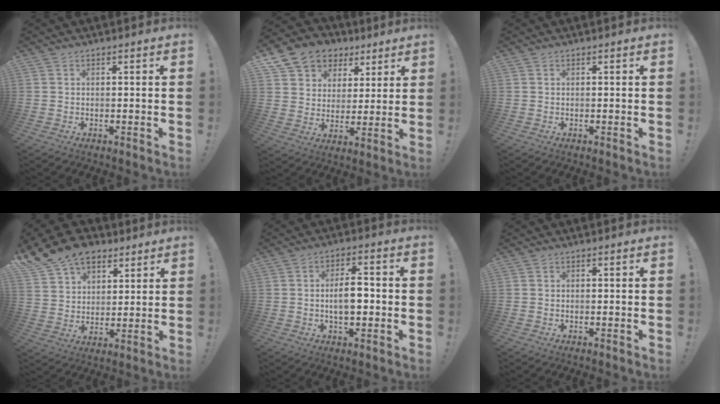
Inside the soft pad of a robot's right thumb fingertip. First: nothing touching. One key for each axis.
{"total": 12.2, "fx": 7.0, "fy": 9.4, "fz": 3.5, "tx": -0.054, "ty": -0.045, "tz": 0.141}
{"total": 0.0}
{"total": 14.6, "fx": 9.8, "fy": 9.4, "fz": 5.4, "tx": -0.107, "ty": -0.054, "tz": 0.190}
{"total": 7.0, "fx": -0.8, "fy": 3.5, "fz": 6.1, "tx": -0.097, "ty": 0.002, "tz": -0.023}
{"total": 0.0}